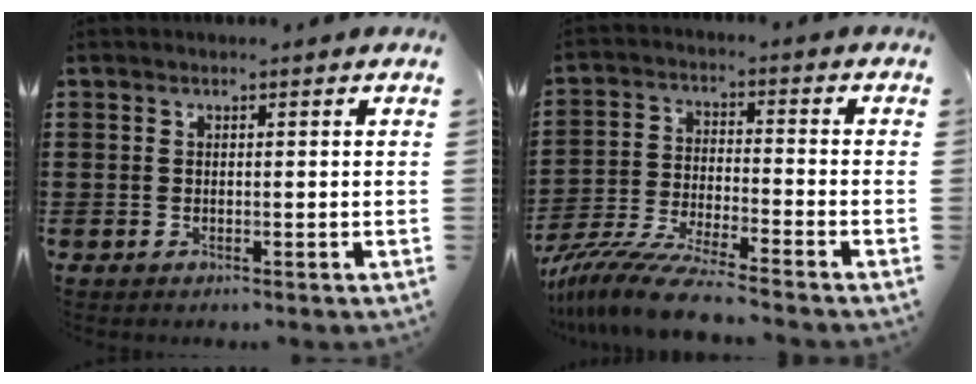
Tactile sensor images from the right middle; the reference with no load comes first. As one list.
[{"total": 9.3, "force": [-8.4, 0.3, 3.8], "torque": [-0.087, 0.001, -0.170]}]